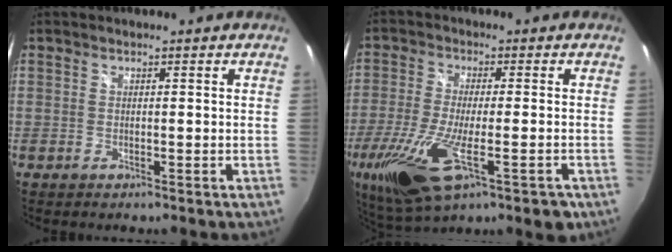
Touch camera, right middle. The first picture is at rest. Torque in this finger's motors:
{"motor_torque": [1.21, -0.92, 0.74, 0.21]}